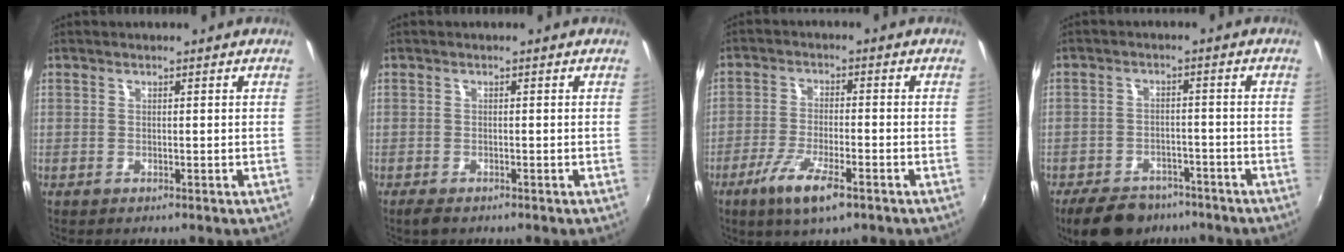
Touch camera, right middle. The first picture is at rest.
{"total": 1.9, "force": [-1.5, 0.7, 0.9], "torque": [-0.019, -0.005, -0.027]}
{"total": 8.5, "force": [-5.0, 1.9, 6.6], "torque": [-0.144, -0.017, -0.092]}
{"total": 12.0, "force": [-9.1, 6.1, 4.7], "torque": [-0.114, 0.003, -0.131]}